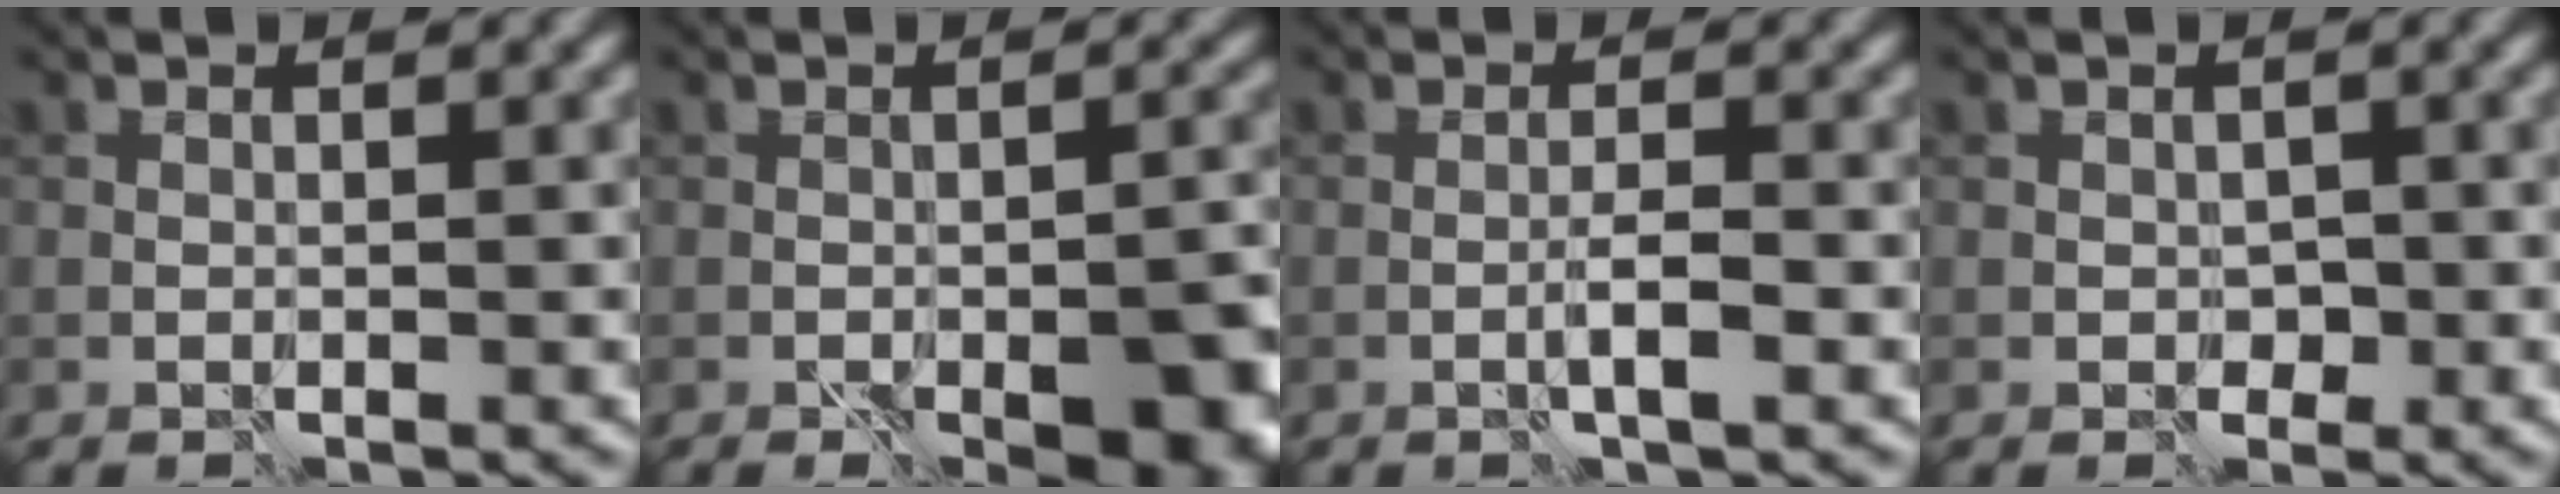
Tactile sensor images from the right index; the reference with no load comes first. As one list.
[{"total": 7.0, "force": [-2.8, 2.8, 5.8], "torque": [-0.072, -0.001, -0.033]}, {"total": 1.8, "force": [-0.7, 0.2, 1.6], "torque": [-0.028, 0.006, -0.014]}, {"total": 0.9, "force": [-0.1, 0.8, 0.3], "torque": [0.001, -0.001, -0.001]}]